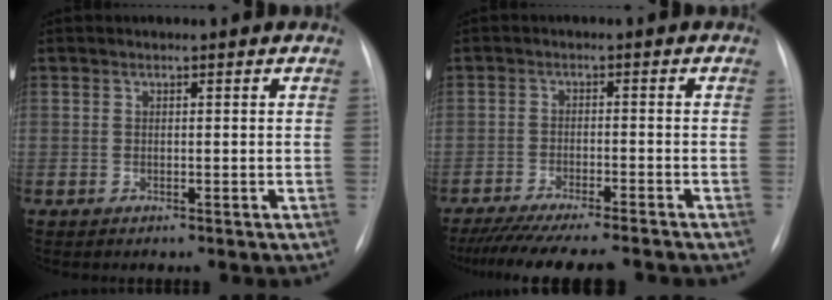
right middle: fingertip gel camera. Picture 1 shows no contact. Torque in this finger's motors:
{"motor_torque": [1.08, -1.06, 0.39, 0.05]}